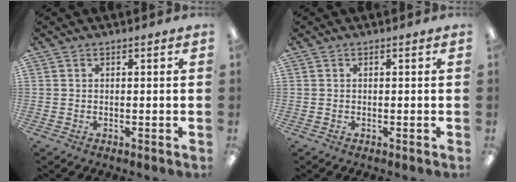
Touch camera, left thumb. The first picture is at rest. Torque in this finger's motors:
{"motor_torque": [-0.06, 0.06, -0.13, 0.30, 0.00]}